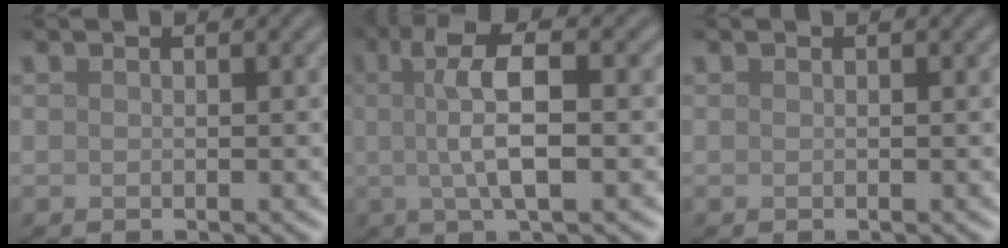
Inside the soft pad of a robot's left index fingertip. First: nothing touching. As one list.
[{"total": 5.8, "force": [0.5, 1.6, 5.6], "torque": [-0.098, 0.007, 0.005]}, {"total": 0.0}]